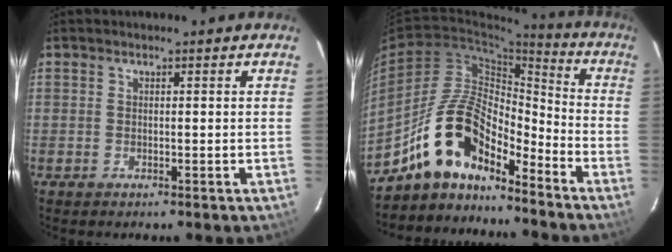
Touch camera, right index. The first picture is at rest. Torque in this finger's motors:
{"motor_torque": [0.84, -0.53, 0.91, 0.17]}